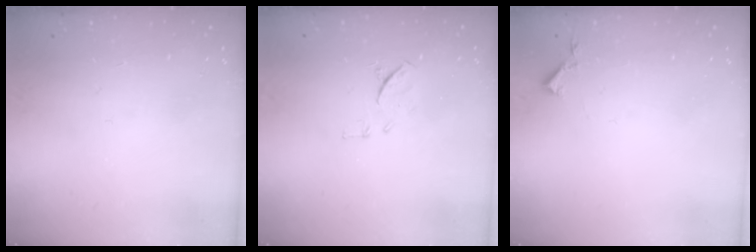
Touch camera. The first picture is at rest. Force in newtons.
{"total": 7.1, "press": 6.9, "slide": 1.3}
{"total": 2.9, "press": 2.9, "slide": 0.5}